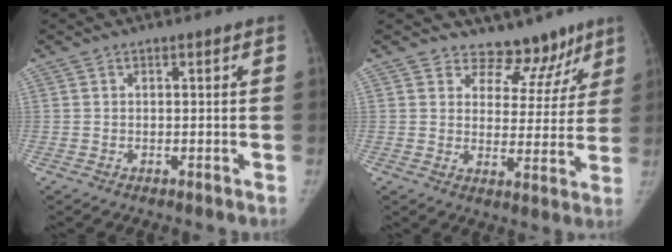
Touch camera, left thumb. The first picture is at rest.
{"total": 10.2, "force": [8.2, 6.0, 1.1], "torque": [0.040, -0.053, 0.100]}